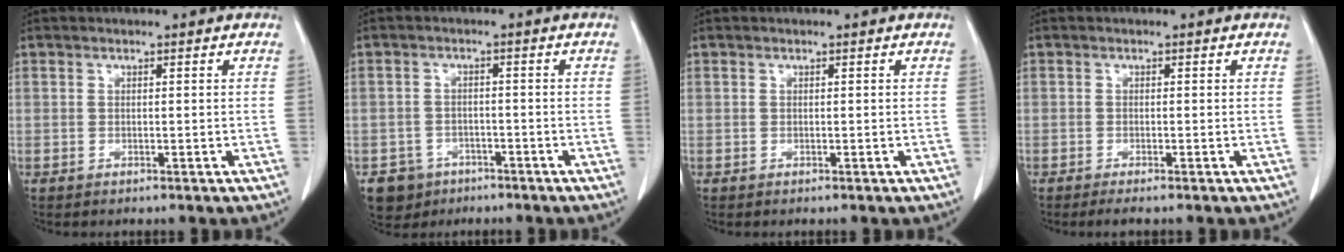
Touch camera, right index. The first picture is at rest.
{"total": 4.8, "force": [-2.9, 3.8, 0.3], "torque": [-0.002, 0.009, -0.042]}
{"total": 0.0}
{"total": 1.7, "force": [-1.4, 0.0, 1.0], "torque": [-0.016, -0.004, -0.022]}